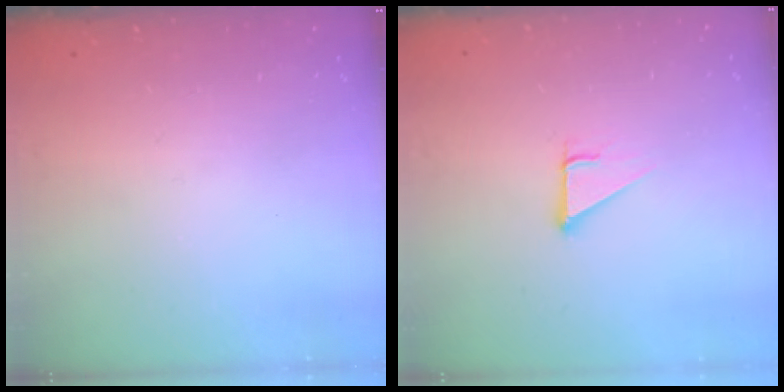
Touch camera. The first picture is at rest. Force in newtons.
{"total": 2.9, "press": 2.9, "slide": 0.1}